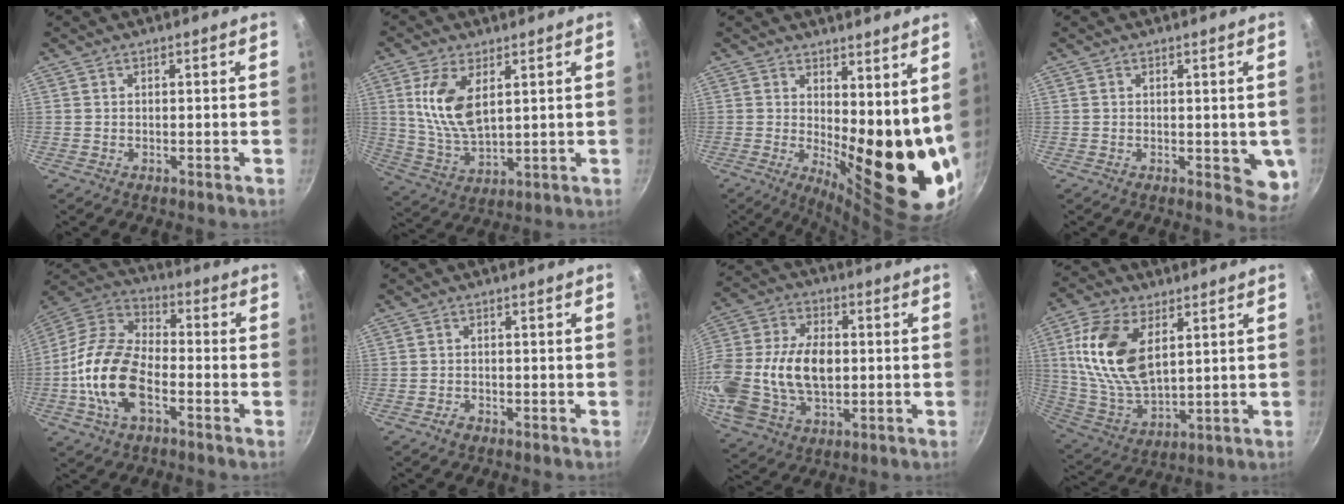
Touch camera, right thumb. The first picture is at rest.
{"total": 11.1, "force": [3.4, 5.6, 8.9], "torque": [-0.172, -0.022, 0.075]}
{"total": 16.0, "force": [3.6, 6.2, 14.3], "torque": [-0.161, -0.053, 0.063]}
{"total": 5.9, "force": [-0.2, 3.2, 4.9], "torque": [-0.043, -0.007, 0.002]}
{"total": 16.5, "force": [-4.8, 9.0, 13.0], "torque": [-0.233, 0.040, -0.111]}
{"total": 1.6, "force": [-1.1, 0.9, 0.6], "torque": [-0.010, 0.012, -0.020]}
{"total": 21.8, "force": [-0.6, 14.4, 16.3], "torque": [-0.334, 0.020, -0.008]}
{"total": 16.8, "force": [4.9, 9.4, 13.1], "torque": [-0.245, -0.015, 0.104]}